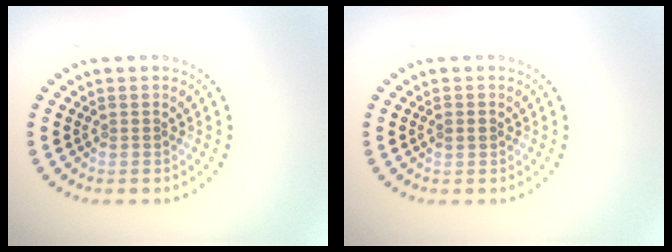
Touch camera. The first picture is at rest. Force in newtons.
{"total": 1.0, "press": 1.0, "slide": 0.1}